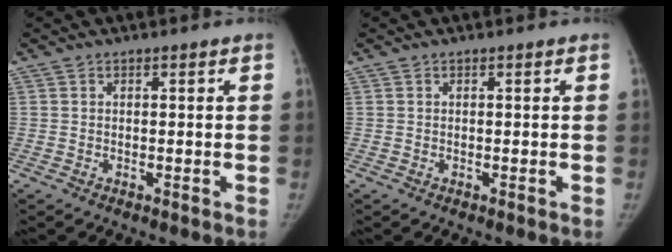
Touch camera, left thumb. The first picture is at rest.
{"total": 0.0}